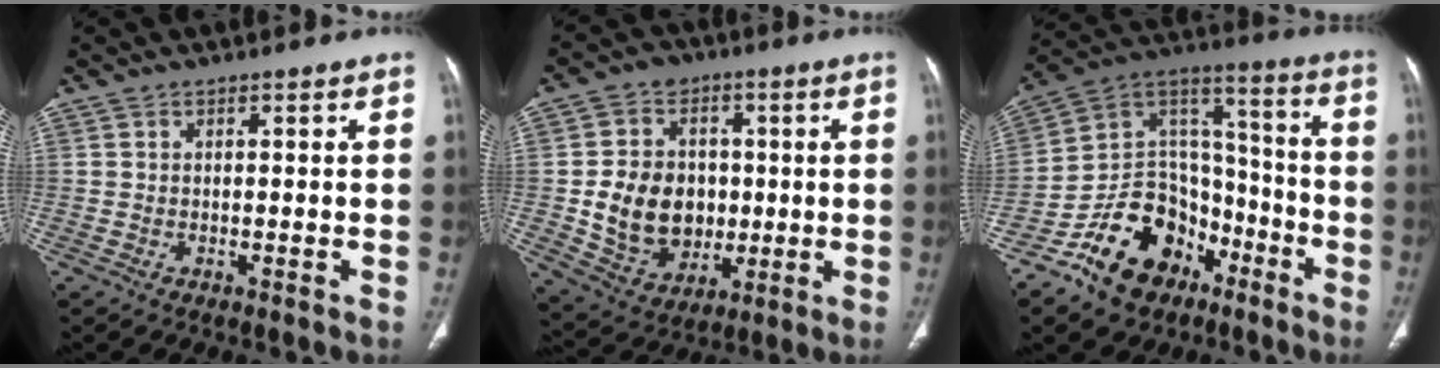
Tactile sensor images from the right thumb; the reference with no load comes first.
{"total": 15.8, "force": [-0.5, 13.0, 8.9], "torque": [-0.111, 0.006, 0.007]}
{"total": 19.2, "force": [-11.0, 13.2, 8.5], "torque": [-0.095, 0.102, -0.188]}